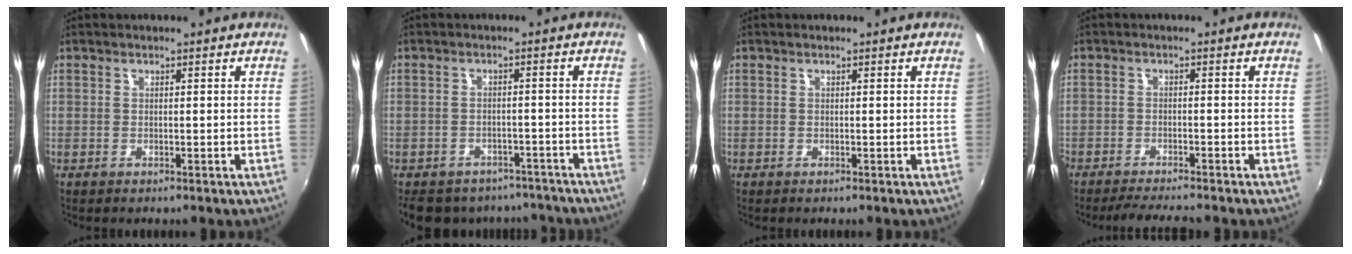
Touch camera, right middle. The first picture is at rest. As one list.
[{"total": 14.7, "force": [-11.9, 7.1, 5.0], "torque": [-0.112, 0.006, -0.147]}, {"total": 0.0}, {"total": 5.5, "force": [-5.0, 0.2, 2.2], "torque": [-0.058, -0.006, -0.082]}]